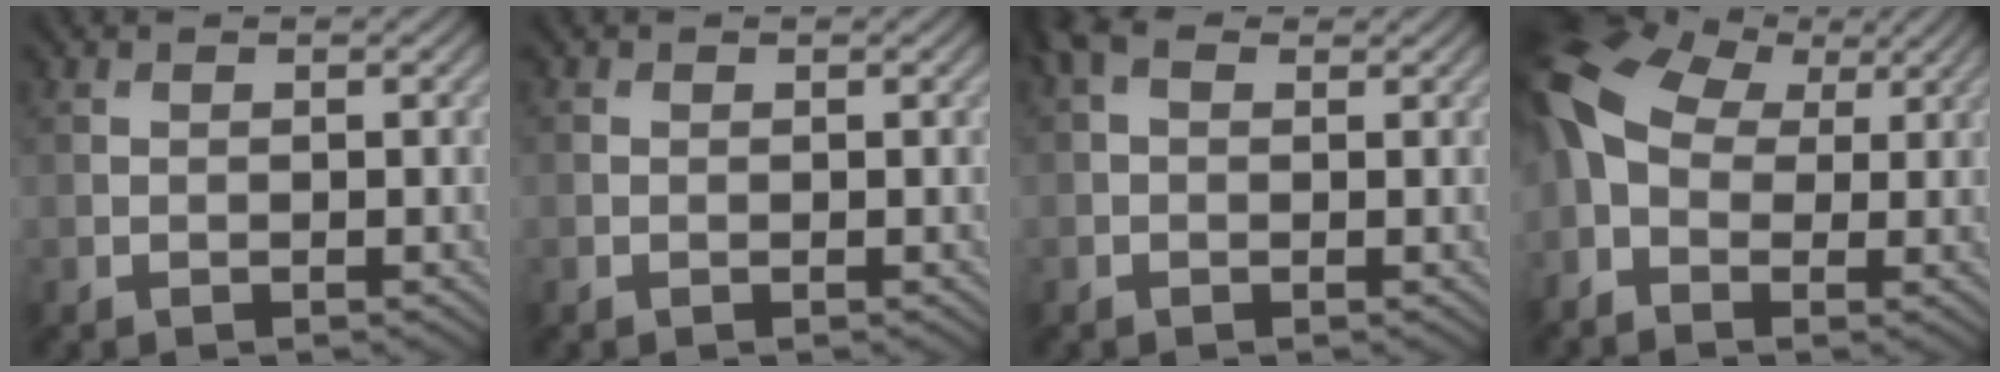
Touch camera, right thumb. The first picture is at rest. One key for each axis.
{"total": 0.0}
{"total": 2.6, "fx": 1.1, "fy": 1.6, "fz": 1.8, "tx": -0.037, "ty": 0.008, "tz": 0.012}
{"total": 11.0, "fx": 1.3, "fy": 7.9, "fz": 7.5, "tx": -0.184, "ty": 0.001, "tz": 0.019}